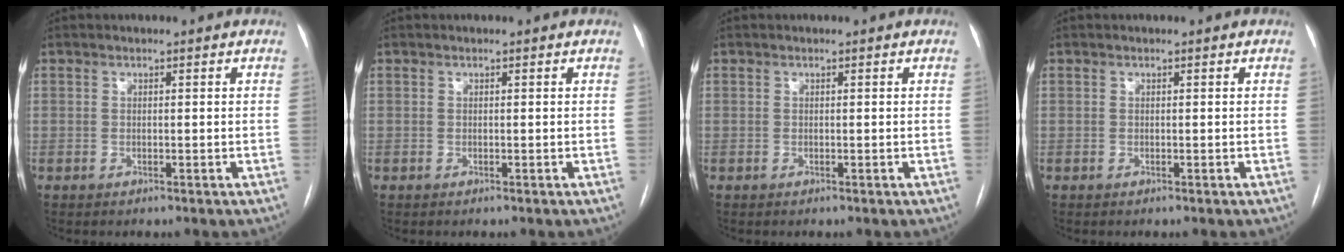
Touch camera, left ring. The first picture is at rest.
{"total": 0.0}
{"total": 0.0}
{"total": 0.0}